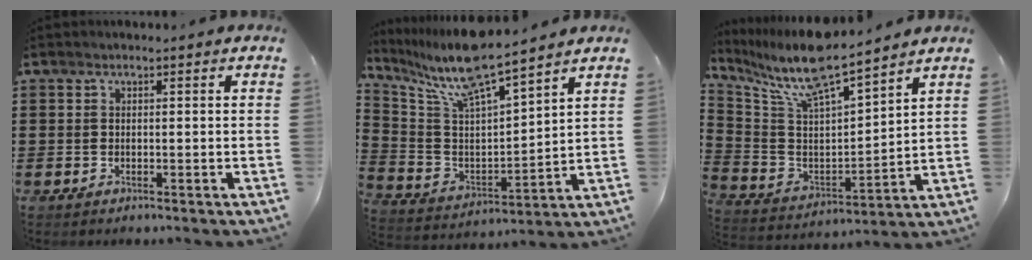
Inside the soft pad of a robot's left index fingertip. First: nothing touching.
{"total": 9.3, "force": [8.0, 0.9, 4.7], "torque": [-0.129, -0.053, 0.134]}
{"total": 10.0, "force": [8.6, 1.4, 5.0], "torque": [-0.136, -0.053, 0.144]}